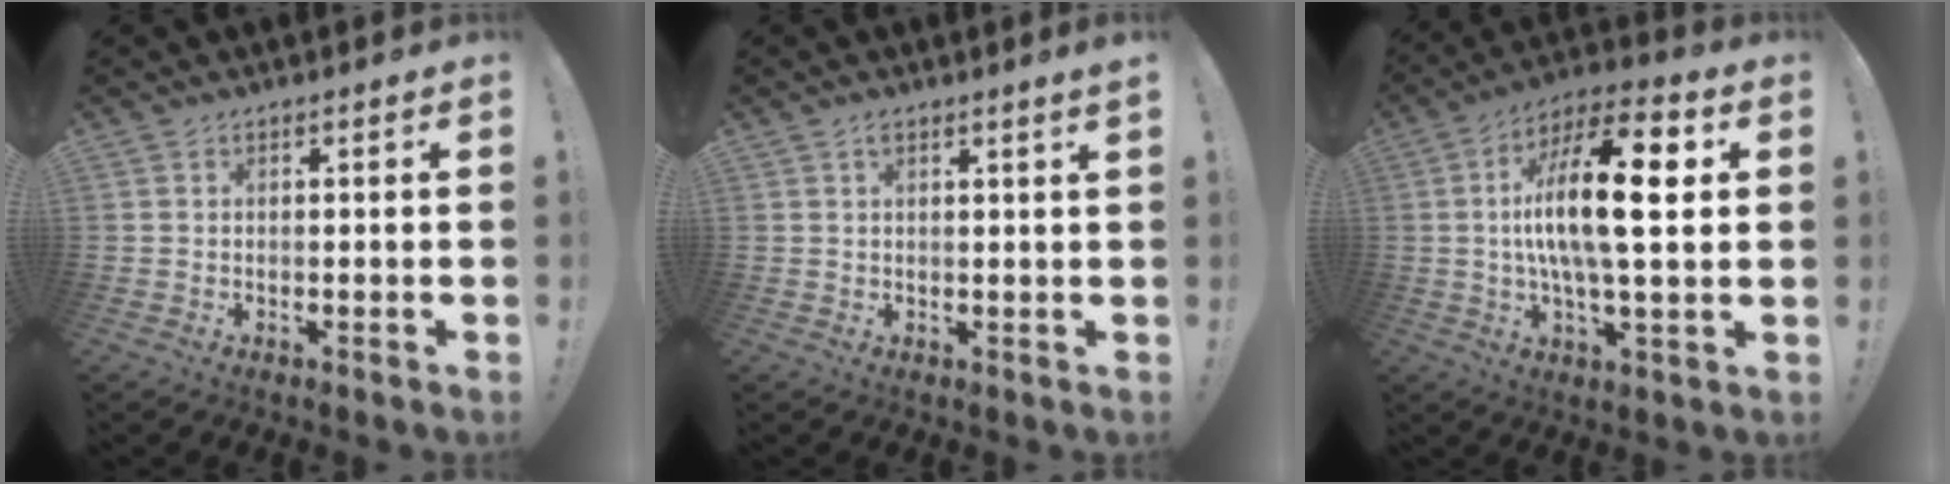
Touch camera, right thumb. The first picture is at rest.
{"total": 2.1, "force": [1.2, -0.3, 1.7], "torque": [-0.025, -0.006, 0.018]}
{"total": 20.0, "force": [2.3, 6.2, 18.9], "torque": [-0.338, -0.001, 0.025]}